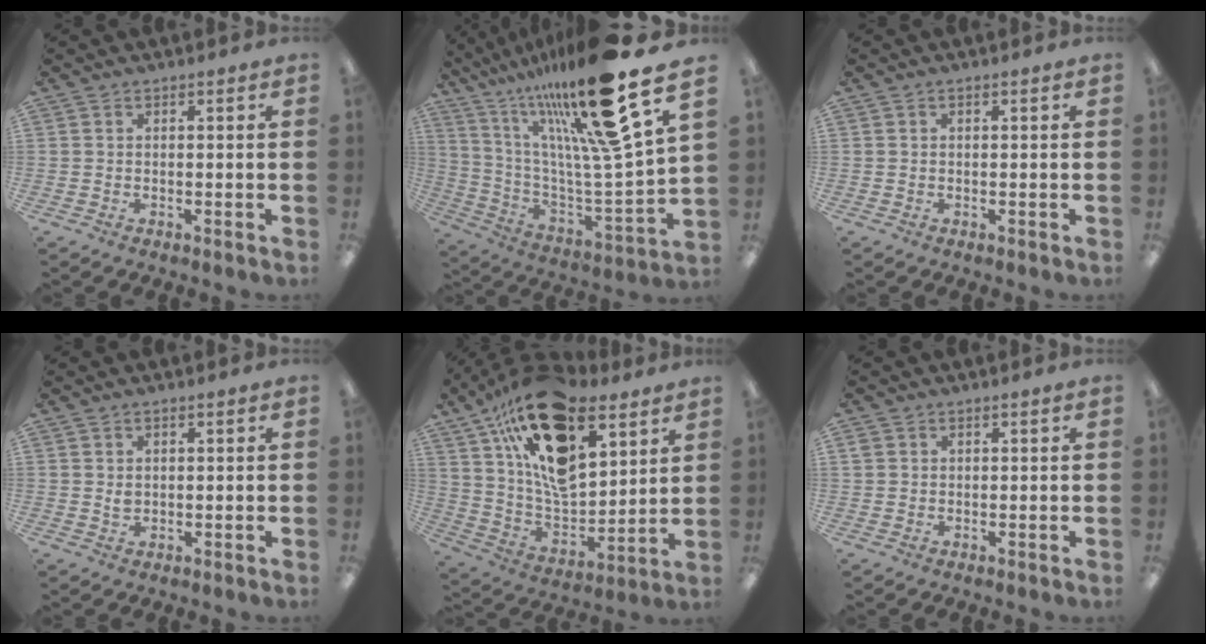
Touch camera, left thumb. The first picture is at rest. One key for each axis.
{"total": 26.3, "fx": 18.3, "fy": 4.1, "fz": 18.4, "tx": -0.303, "ty": -0.107, "tz": 0.291}
{"total": 0.0}
{"total": 1.5, "fx": 0.4, "fy": 1.1, "fz": 0.9, "tx": -0.019, "ty": 0.002, "tz": 0.007}
{"total": 23.4, "fx": 13.4, "fy": 11.8, "fz": 15.1, "tx": -0.276, "ty": -0.074, "tz": 0.238}
{"total": 1.1, "fx": 0.3, "fy": 1.0, "fz": 0.5, "tx": -0.009, "ty": 0.005, "tz": 0.005}